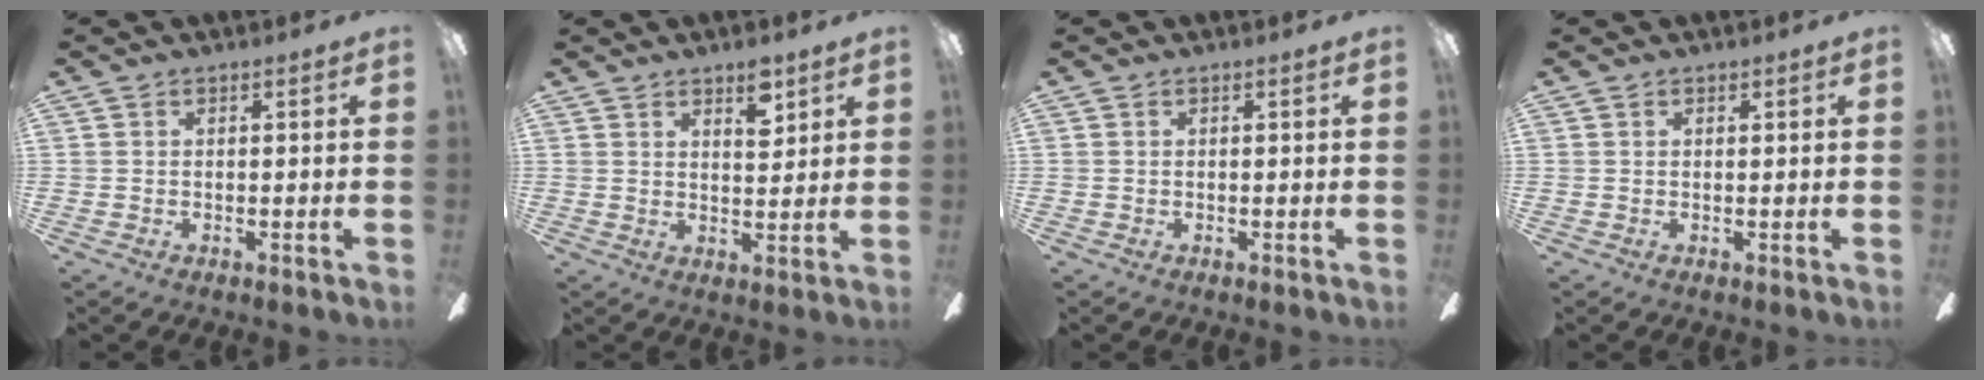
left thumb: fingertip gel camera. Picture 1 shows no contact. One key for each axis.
{"total": 6.0, "fx": 4.2, "fy": 2.3, "fz": 3.7, "tx": -0.041, "ty": -0.021, "tz": 0.067}
{"total": 0.0}
{"total": 0.5, "fx": 0.4, "fy": 0.1, "fz": 0.3, "tx": -0.007, "ty": 0.001, "tz": 0.007}